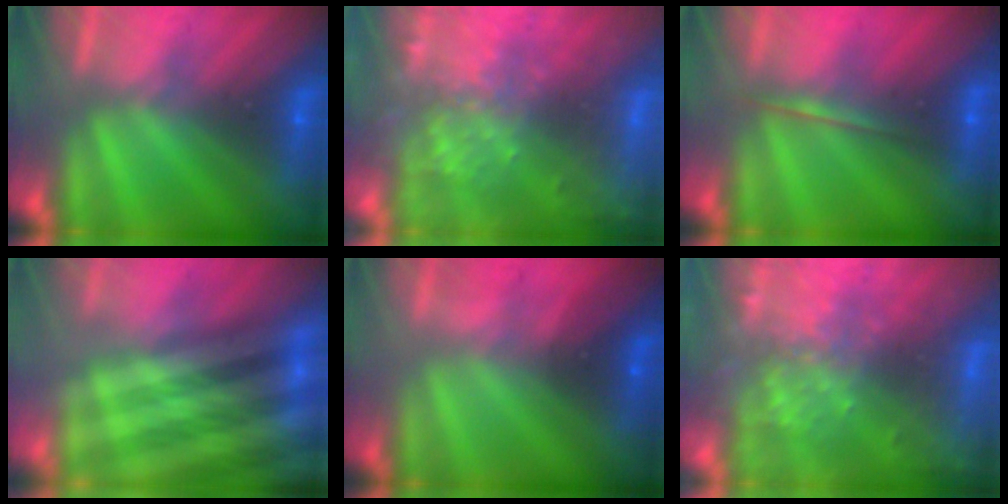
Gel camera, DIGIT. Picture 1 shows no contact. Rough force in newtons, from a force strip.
{"total": 9.1}
{"total": 1.7}
{"total": 5.6}
{"total": 1.8}
{"total": 9.1}